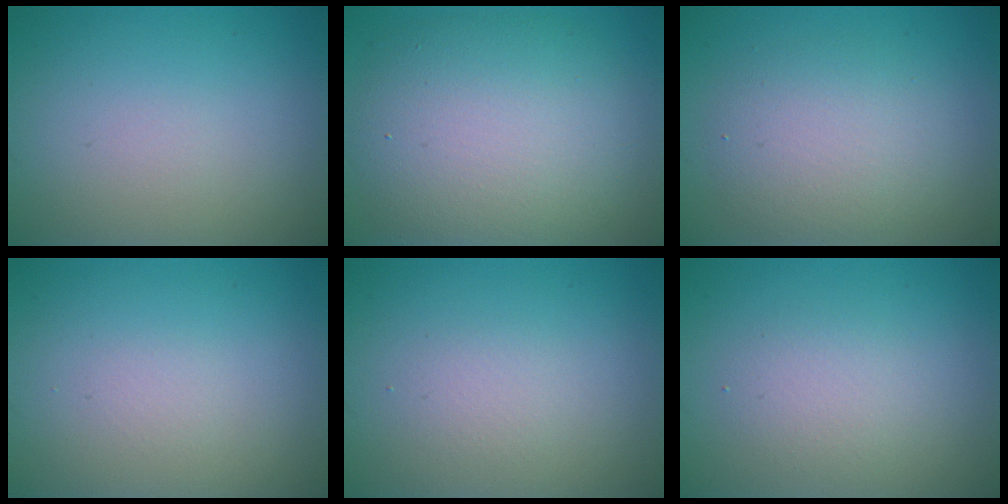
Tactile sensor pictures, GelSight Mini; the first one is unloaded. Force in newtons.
{"total": 9.9, "press": 9.9, "slide": 0.4}
{"total": 2.5, "press": 2.5, "slide": 0.4}
{"total": 0.6, "press": 0.6, "slide": 0.0}
{"total": 1.4, "press": 1.4, "slide": 0.1}
{"total": 2.0, "press": 2.0, "slide": 0.1}